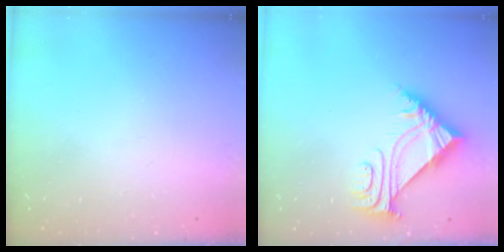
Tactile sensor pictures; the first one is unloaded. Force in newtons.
{"total": 6.5, "press": 6.4, "slide": 0.9}